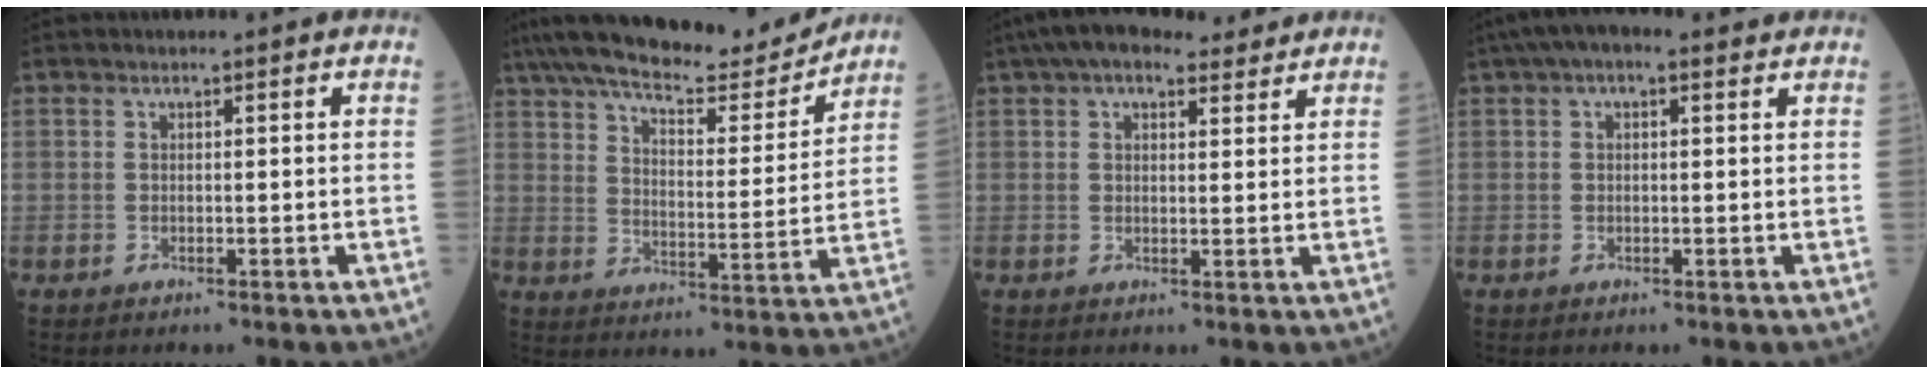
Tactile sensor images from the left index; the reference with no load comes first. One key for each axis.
{"total": 18.0, "fx": 16.1, "fy": 2.9, "fz": 7.5, "tx": -0.129, "ty": -0.004, "tz": 0.234}
{"total": 8.9, "fx": 6.7, "fy": 3.3, "fz": 4.8, "tx": -0.076, "ty": 0.039, "tz": 0.099}
{"total": 5.6, "fx": 3.3, "fy": 2.3, "fz": 3.9, "tx": -0.071, "ty": 0.044, "tz": 0.047}